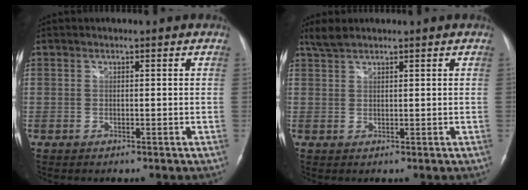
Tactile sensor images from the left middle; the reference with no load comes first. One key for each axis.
{"total": 2.3, "fx": 2.1, "fy": 0.4, "fz": 0.9, "tx": -0.025, "ty": 0.014, "tz": 0.045}